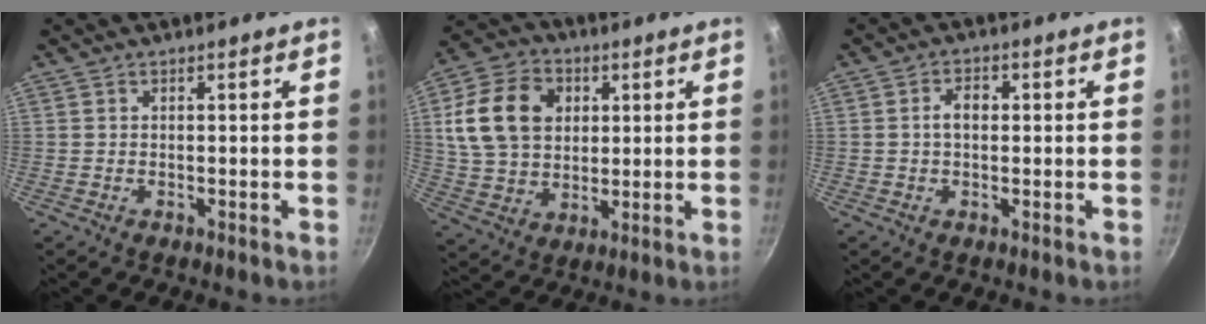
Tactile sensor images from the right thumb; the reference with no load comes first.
{"total": 16.3, "force": [4.0, 12.2, 10.0], "torque": [-0.163, 0.004, 0.070]}
{"total": 3.3, "force": [0.3, 2.2, 2.5], "torque": [-0.031, 0.011, 0.000]}